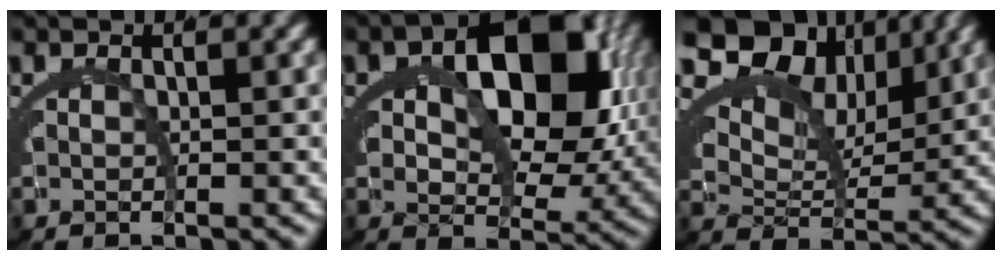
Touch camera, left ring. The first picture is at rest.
{"total": 12.3, "force": [1.8, 8.1, 9.1], "torque": [-0.134, -0.017, 0.032]}
{"total": 13.3, "force": [6.8, 8.5, 7.6], "torque": [-0.128, 0.025, 0.092]}